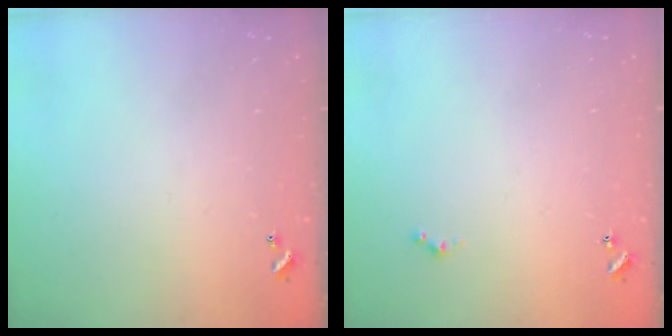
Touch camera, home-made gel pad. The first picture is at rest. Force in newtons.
{"total": 0.0}